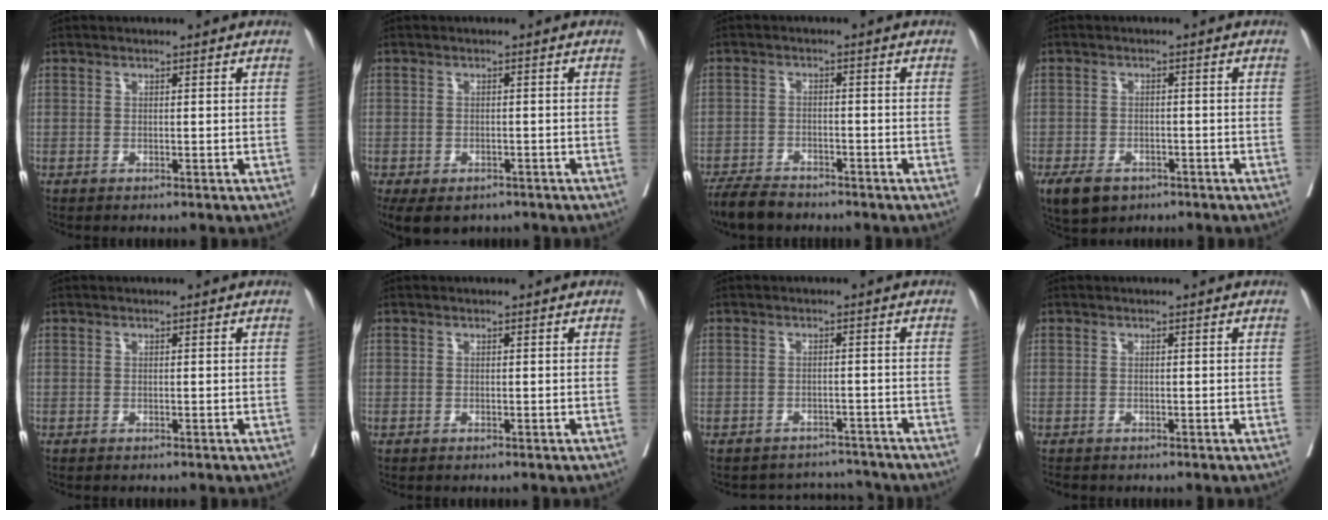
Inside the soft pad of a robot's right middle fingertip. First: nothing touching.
{"total": 8.7, "force": [-5.8, 5.2, 3.9], "torque": [-0.082, -0.010, -0.075]}
{"total": 5.8, "force": [-5.2, 1.7, 2.0], "torque": [-0.033, -0.013, -0.090]}
{"total": 5.8, "force": [-3.8, 3.4, 2.7], "torque": [-0.051, -0.005, -0.057]}
{"total": 0.0}
{"total": 0.0}
{"total": 5.9, "force": [-5.6, 1.2, -1.1], "torque": [0.015, 0.017, -0.073]}
{"total": 1.3, "force": [-1.1, 0.5, 0.3], "torque": [-0.012, -0.004, -0.020]}